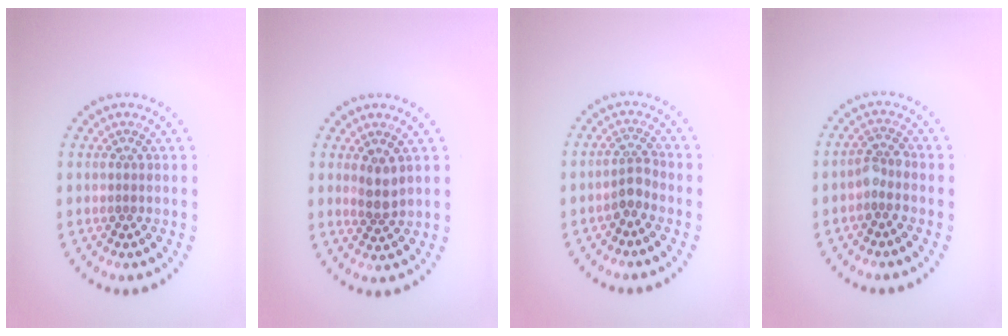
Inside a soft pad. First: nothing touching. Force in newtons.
{"total": 1.9, "press": 1.6, "slide": 1.0}
{"total": 1.8, "press": 1.4, "slide": 1.1}
{"total": 1.8, "press": 1.5, "slide": 0.9}